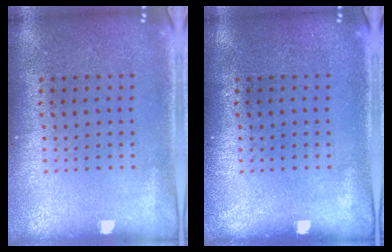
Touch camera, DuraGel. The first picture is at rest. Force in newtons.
{"total": 0.0}